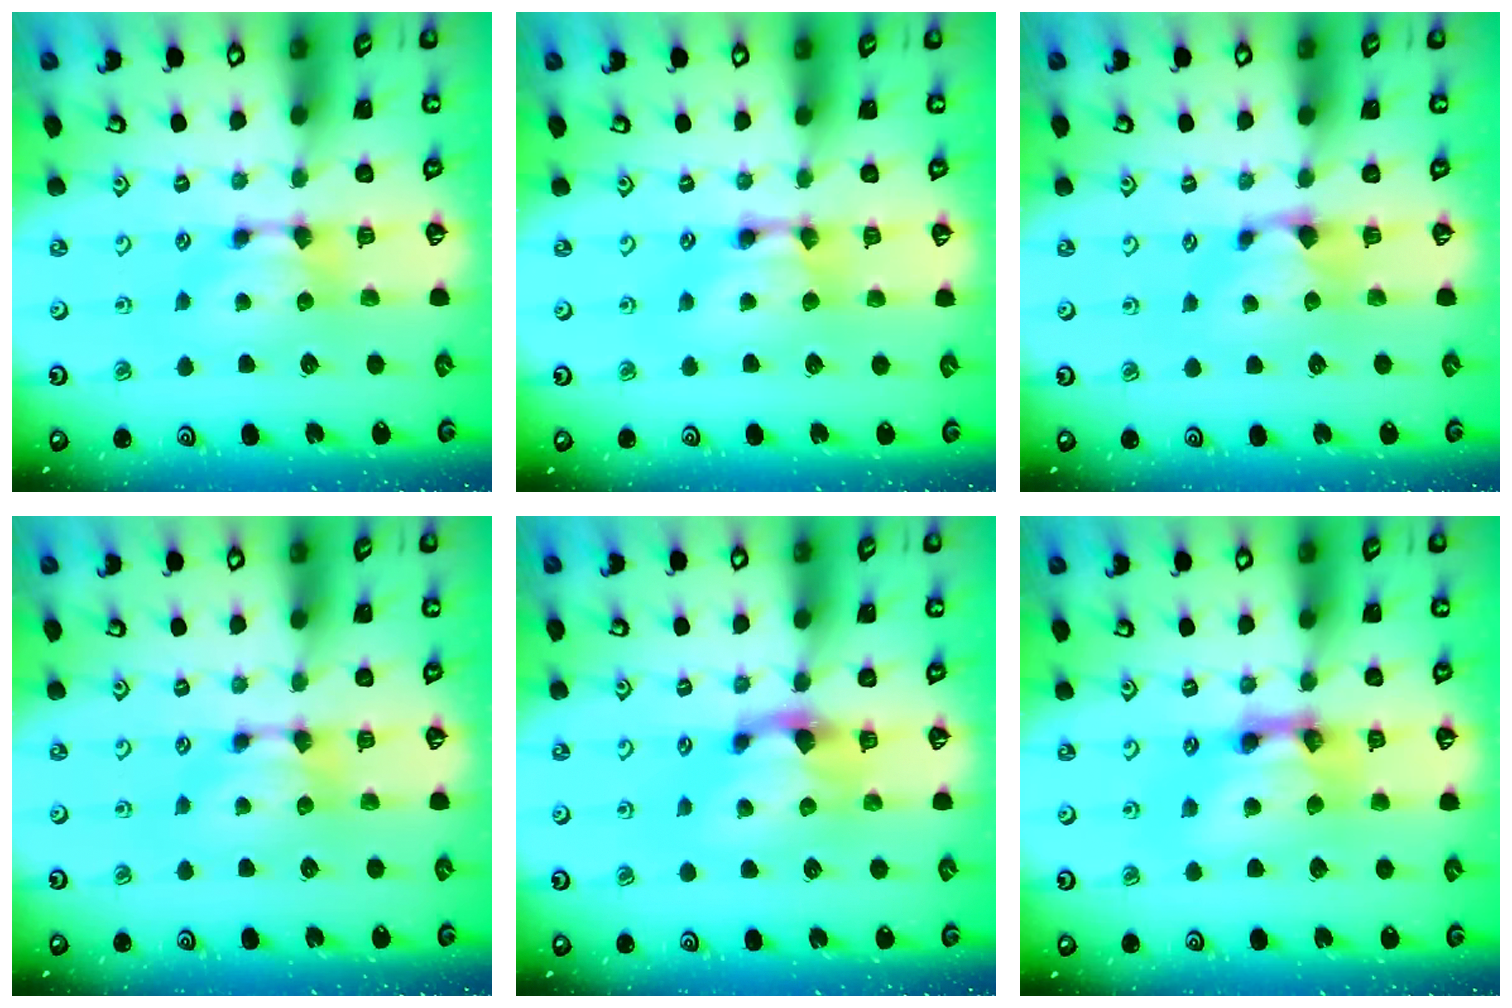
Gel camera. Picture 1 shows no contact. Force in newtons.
{"total": 2.0, "press": 2.0, "slide": 0.1}
{"total": 1.1, "press": 0.9, "slide": 0.7}
{"total": 0.0}
{"total": 1.7, "press": 1.3, "slide": 1.1}
{"total": 6.5, "press": 6.5, "slide": 0.3}